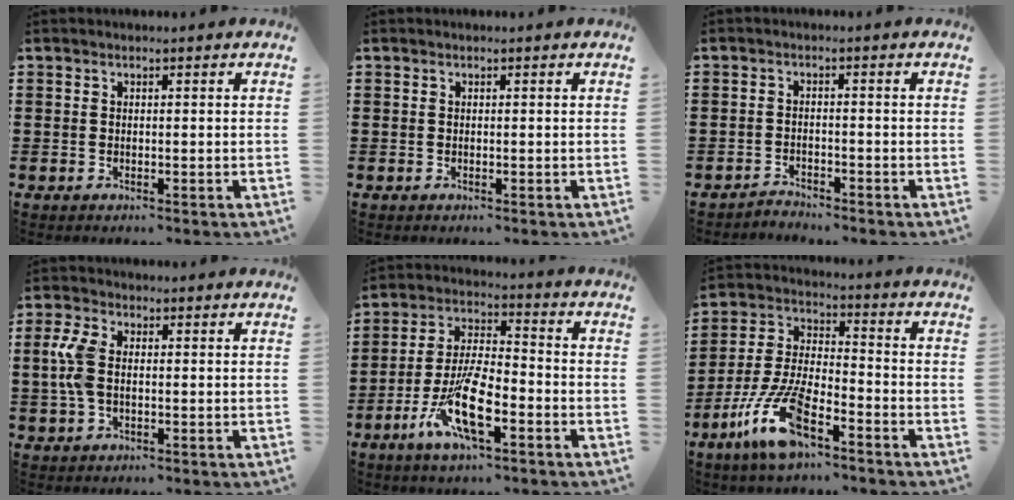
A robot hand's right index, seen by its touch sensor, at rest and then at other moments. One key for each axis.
{"total": 0.0}
{"total": 1.9, "fx": -1.9, "fy": 0.2, "fz": -0.2, "tx": -0.004, "ty": 0.005, "tz": -0.042}
{"total": 5.5, "fx": 0.2, "fy": 3.2, "fz": 4.5, "tx": -0.116, "ty": 0.001, "tz": -0.005}
{"total": 10.8, "fx": -5.2, "fy": 3.6, "fz": 8.8, "tx": -0.199, "ty": -0.005, "tz": -0.100}
{"total": 11.4, "fx": -6.9, "fy": 3.3, "fz": 8.4, "tx": -0.198, "ty": -0.003, "tz": -0.136}